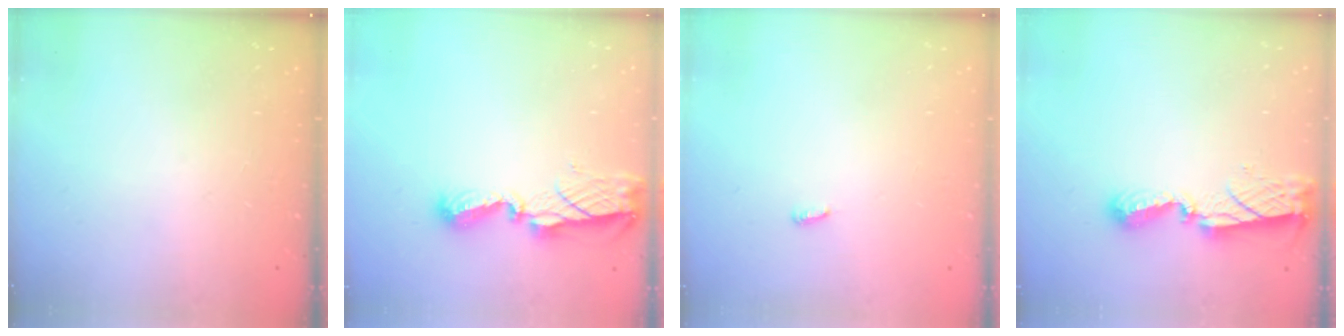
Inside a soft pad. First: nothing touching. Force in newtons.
{"total": 8.5, "press": 8.5, "slide": 0.3}
{"total": 2.9, "press": 2.9, "slide": 0.2}
{"total": 7.9, "press": 7.9, "slide": 0.3}